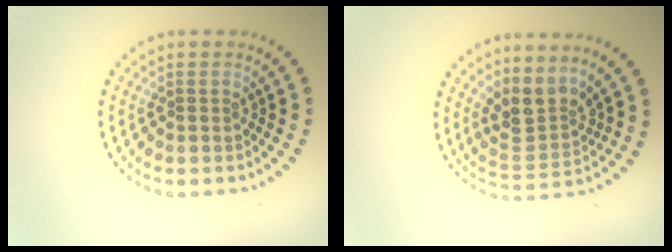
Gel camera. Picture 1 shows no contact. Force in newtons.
{"total": 3.2, "press": 2.3, "slide": 2.2}